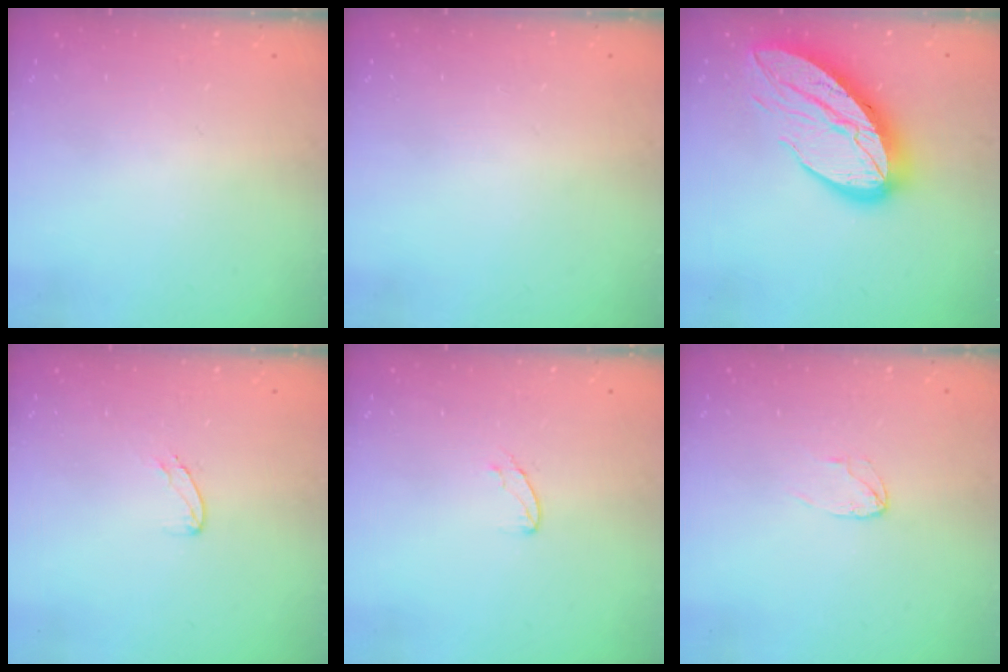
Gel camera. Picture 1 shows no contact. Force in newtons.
{"total": 0.0}
{"total": 20.6, "press": 20.5, "slide": 1.8}
{"total": 3.9, "press": 3.8, "slide": 0.3}
{"total": 4.5, "press": 4.5, "slide": 0.4}
{"total": 3.9, "press": 3.9, "slide": 0.3}